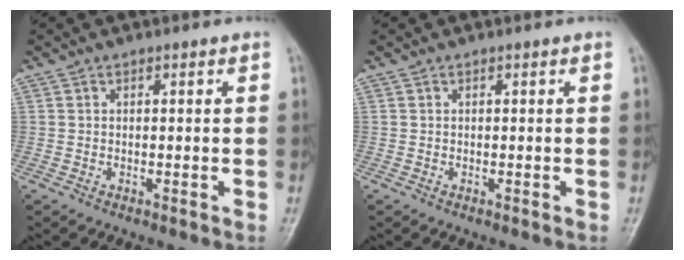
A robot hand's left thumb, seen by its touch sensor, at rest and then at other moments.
{"total": 0.0}